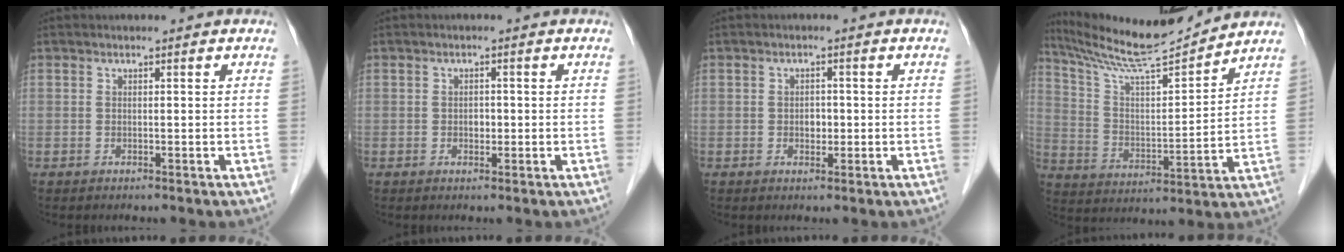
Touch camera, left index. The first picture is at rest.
{"total": 1.3, "force": [-0.2, 0.9, 0.8], "torque": [-0.014, 0.002, -0.002]}
{"total": 1.8, "force": [-0.3, 1.3, 1.2], "torque": [-0.018, 0.002, -0.003]}
{"total": 14.9, "force": [14.0, -0.2, 5.0], "torque": [-0.099, 0.002, 0.247]}